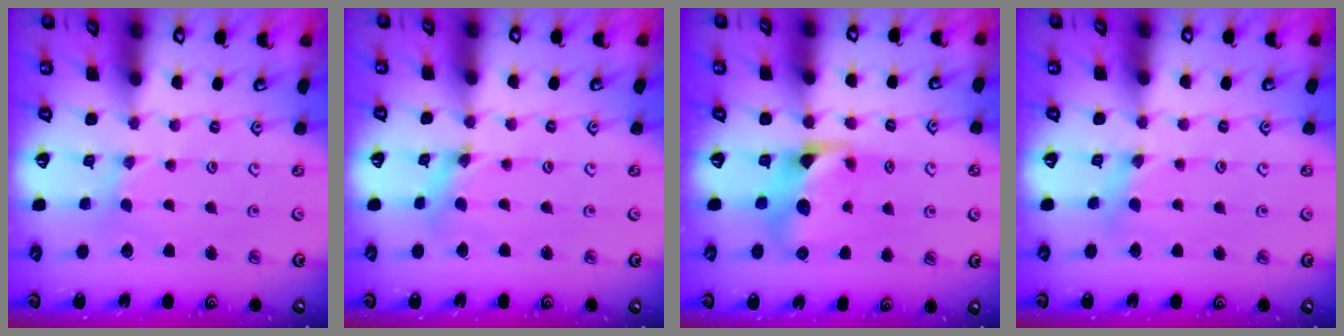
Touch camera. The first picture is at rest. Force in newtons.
{"total": 1.6, "press": 1.6, "slide": 0.3}
{"total": 8.6, "press": 8.5, "slide": 1.2}
{"total": 3.4, "press": 3.4, "slide": 0.3}